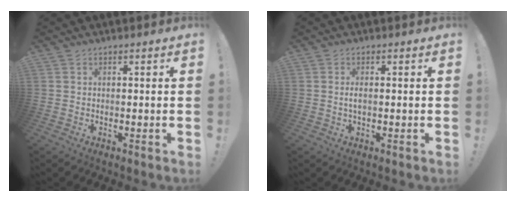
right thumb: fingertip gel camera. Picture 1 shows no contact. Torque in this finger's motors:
{"motor_torque": [-0.12, 0.09, 0.13, -0.15, 0.08]}